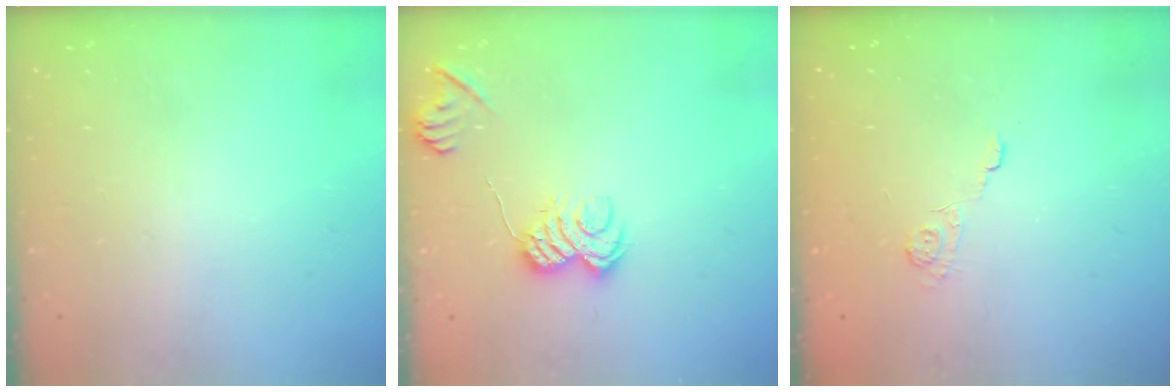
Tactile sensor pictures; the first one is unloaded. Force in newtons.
{"total": 8.4, "press": 8.3, "slide": 1.2}
{"total": 3.0, "press": 2.6, "slide": 1.4}